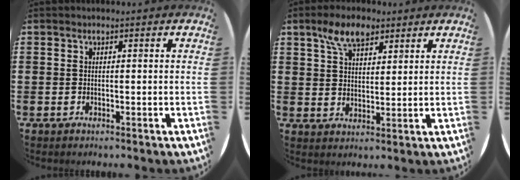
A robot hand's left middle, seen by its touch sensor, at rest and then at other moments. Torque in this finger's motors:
{"motor_torque": [1.02, -1.01, 0.17, 0.03]}